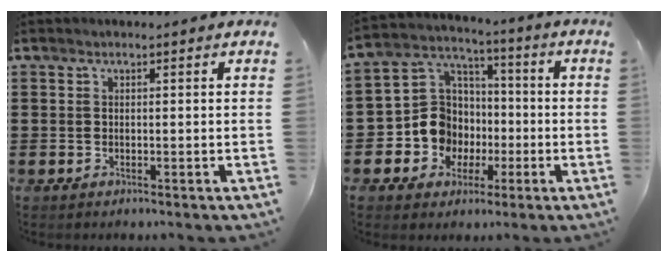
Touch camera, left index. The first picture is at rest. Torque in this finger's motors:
{"motor_torque": [0.89, -0.20, 0.42, 0.08]}